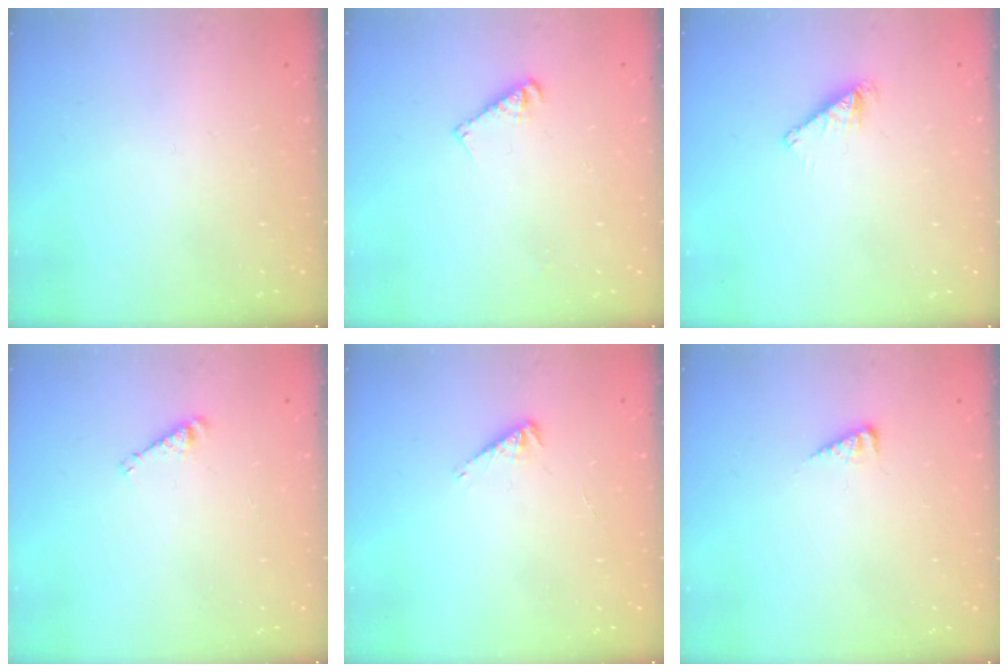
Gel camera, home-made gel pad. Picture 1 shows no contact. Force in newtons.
{"total": 5.2, "press": 5.2, "slide": 0.8}
{"total": 2.9, "press": 2.9, "slide": 0.2}
{"total": 3.0, "press": 3.0, "slide": 0.4}
{"total": 2.2, "press": 2.1, "slide": 0.5}
{"total": 3.2, "press": 3.2, "slide": 0.5}